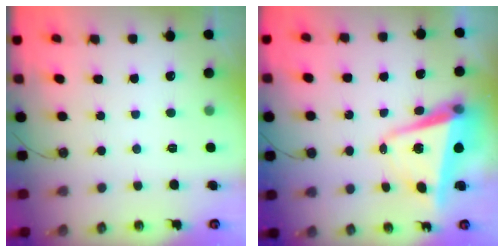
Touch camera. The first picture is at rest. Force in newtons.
{"total": 7.4, "press": 7.2, "slide": 1.3}